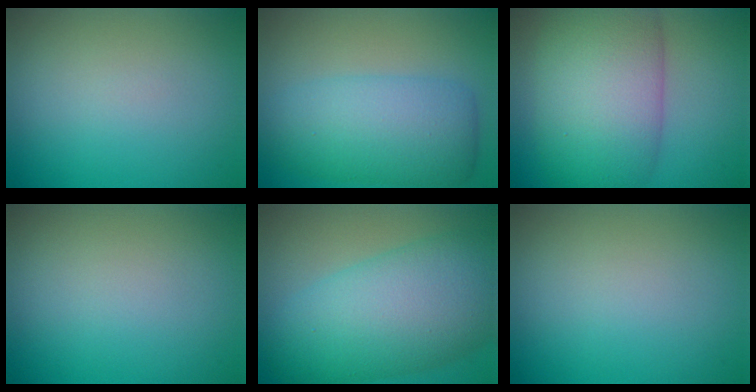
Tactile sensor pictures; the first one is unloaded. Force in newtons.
{"total": 7.2, "press": 7.2, "slide": 0.1}
{"total": 11.2, "press": 11.2, "slide": 0.3}
{"total": 0.0}
{"total": 10.7, "press": 10.7, "slide": 0.3}
{"total": 0.0}